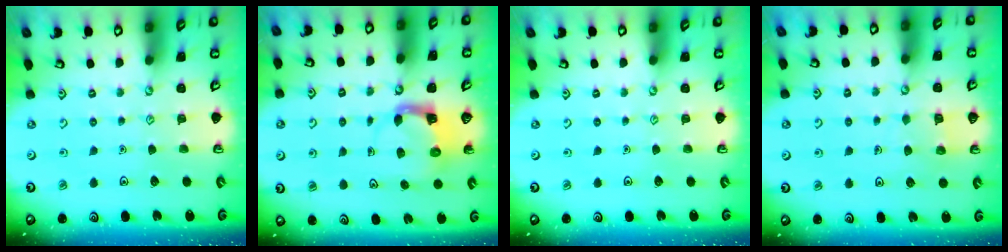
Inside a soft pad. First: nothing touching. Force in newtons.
{"total": 3.7, "press": 3.7, "slide": 0.6}
{"total": 0.0}
{"total": 5.4, "press": 5.4, "slide": 0.3}